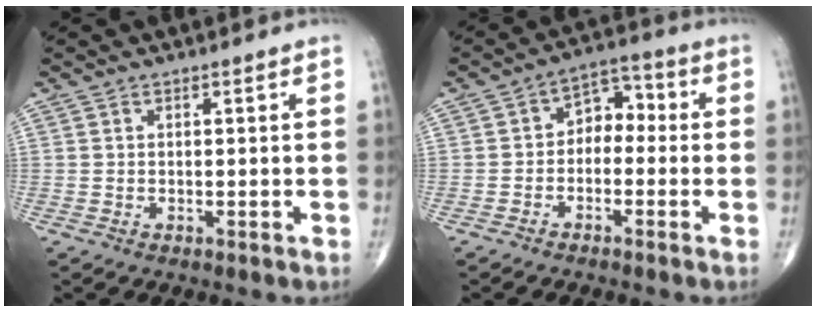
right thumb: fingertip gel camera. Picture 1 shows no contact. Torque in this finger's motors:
{"motor_torque": [-0.26, -0.03, 0.26, 0.13, 0.07]}